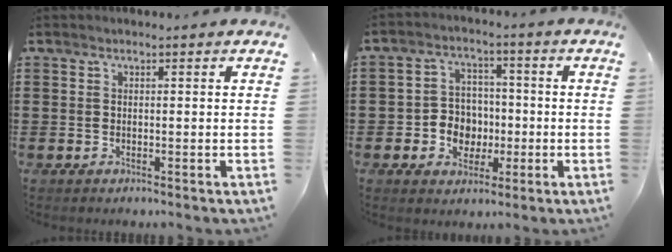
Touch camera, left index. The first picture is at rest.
{"total": 5.6, "force": [-1.2, 5.1, 1.9], "torque": [-0.044, 0.013, -0.023]}